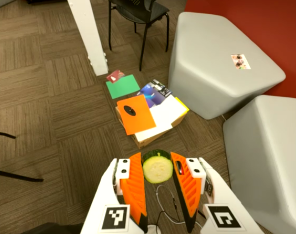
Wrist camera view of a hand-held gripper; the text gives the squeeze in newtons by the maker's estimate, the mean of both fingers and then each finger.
{"total": 9.2, "left": 9.2, "right": 9.1}